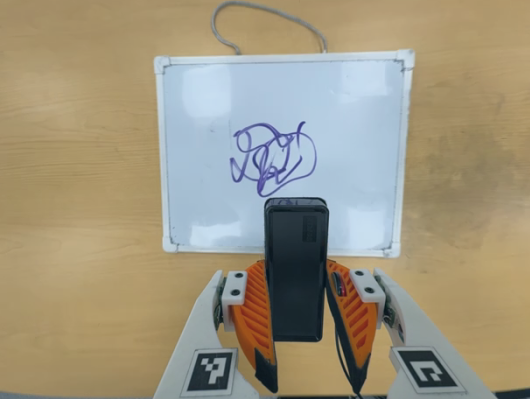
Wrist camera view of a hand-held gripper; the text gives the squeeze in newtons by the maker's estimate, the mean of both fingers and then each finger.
{"total": 4.1, "left": 2.8, "right": 5.3}